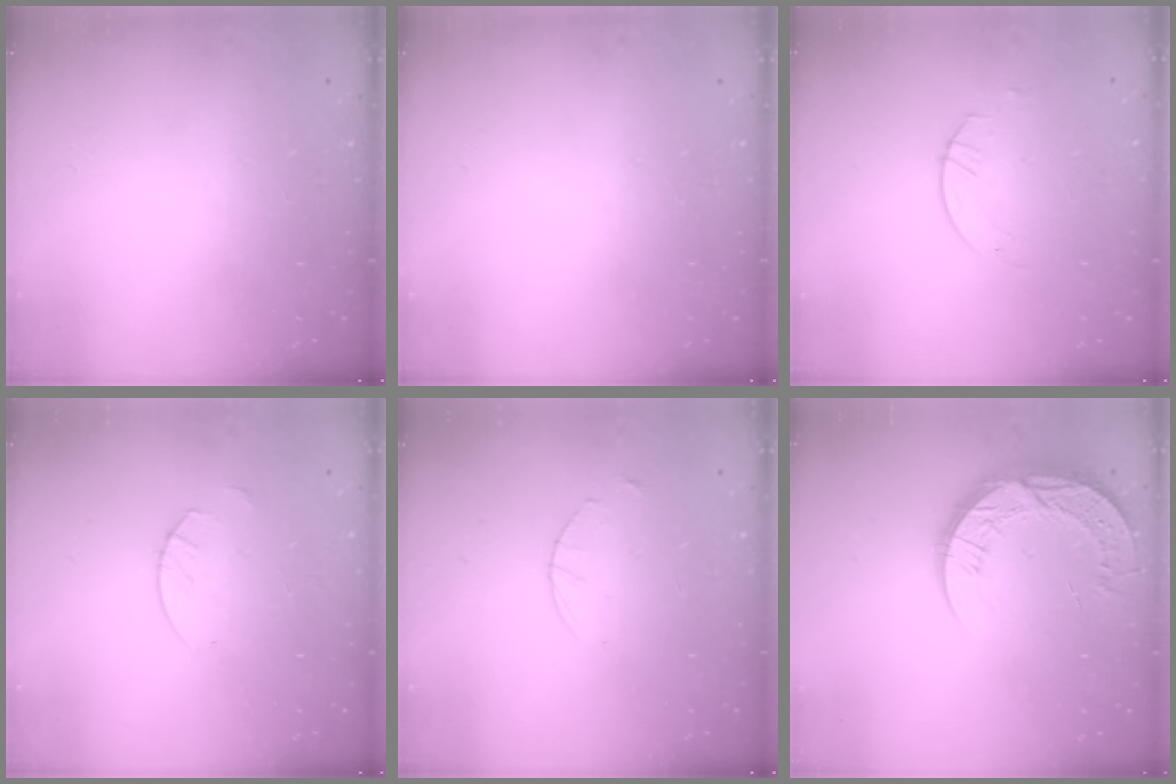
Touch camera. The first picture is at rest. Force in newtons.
{"total": 0.0}
{"total": 1.1, "press": 1.1, "slide": 0.1}
{"total": 2.7, "press": 2.7, "slide": 0.2}
{"total": 1.6, "press": 1.6, "slide": 0.2}
{"total": 13.2, "press": 13.2, "slide": 1.0}